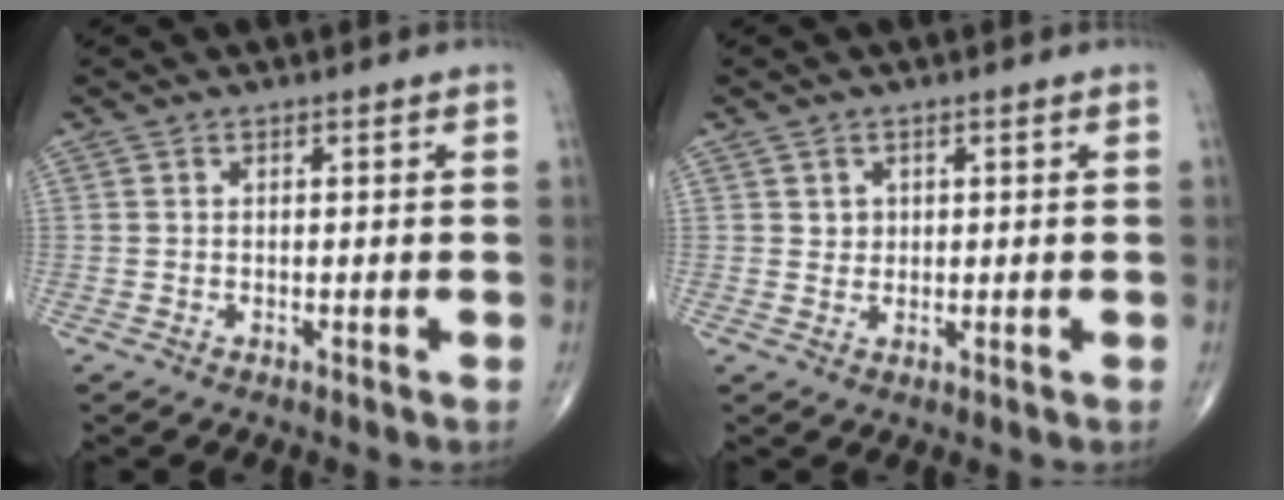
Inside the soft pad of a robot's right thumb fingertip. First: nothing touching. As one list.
[{"total": 1.8, "force": [0.6, 1.6, 0.5], "torque": [0.001, -0.003, 0.010]}]